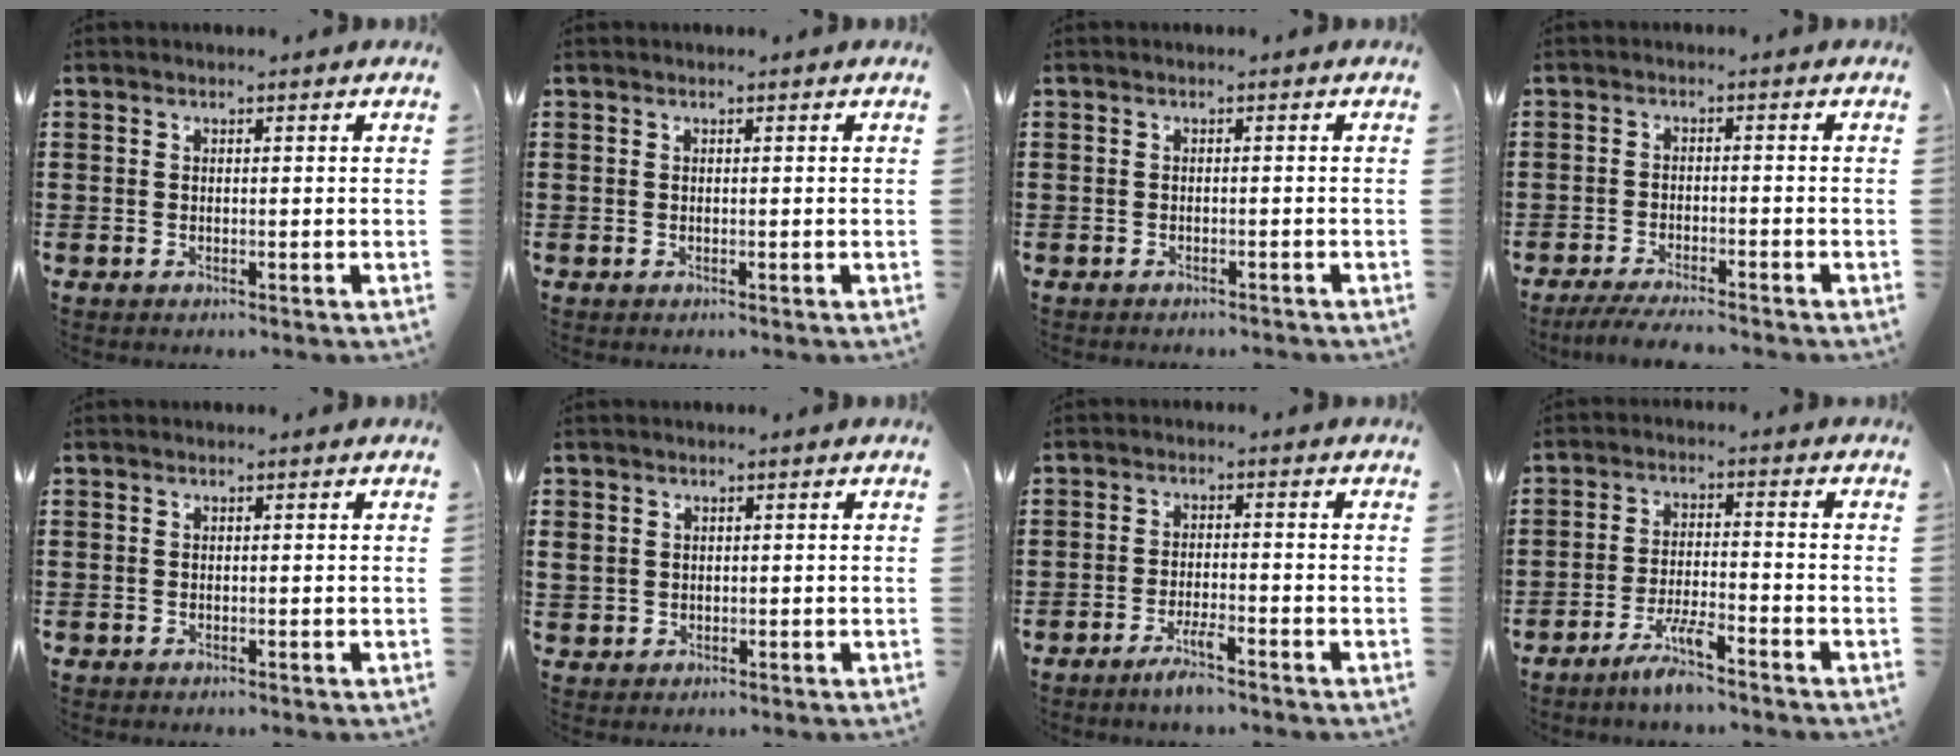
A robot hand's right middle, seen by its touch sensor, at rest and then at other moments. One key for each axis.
{"total": 0.0}
{"total": 0.7, "fx": -0.7, "fy": -0.1, "fz": 0.1, "tx": -0.005, "ty": -0.003, "tz": -0.015}
{"total": 3.7, "fx": -3.5, "fy": 0.0, "fz": 1.3, "tx": -0.028, "ty": -0.008, "tz": -0.068}
{"total": 0.0}
{"total": 1.7, "fx": 0.6, "fy": 1.6, "fz": 0.1, "tx": -0.010, "ty": 0.009, "tz": 0.010}
{"total": 3.5, "fx": -2.7, "fy": 0.3, "fz": 2.3, "tx": -0.045, "ty": 0.003, "tz": -0.051}
{"total": 5.1, "fx": -4.1, "fy": 0.5, "fz": 3.0, "tx": -0.070, "ty": -0.005, "tz": -0.083}